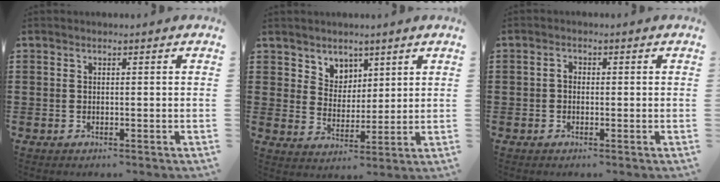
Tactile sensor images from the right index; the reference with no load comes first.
{"total": 5.0, "force": [3.5, 3.5, -0.2], "torque": [-0.021, 0.001, 0.066]}
{"total": 1.3, "force": [-0.3, 0.9, 0.9], "torque": [-0.018, 0.003, -0.007]}